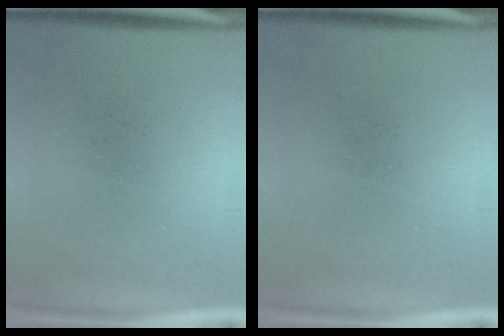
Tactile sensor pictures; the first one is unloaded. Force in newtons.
{"total": 0.0}